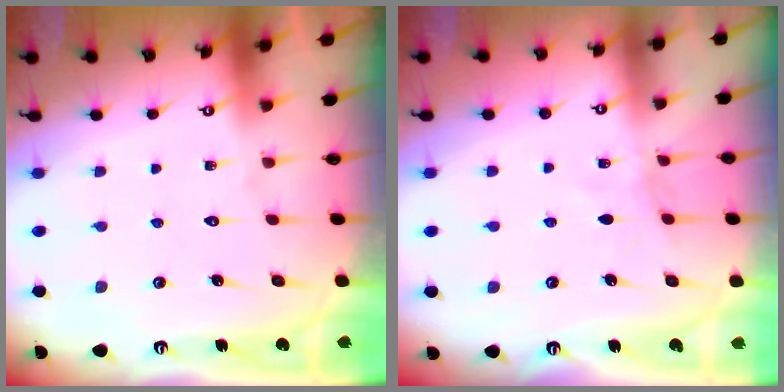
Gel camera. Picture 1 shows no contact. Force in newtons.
{"total": 3.8, "press": 3.8, "slide": 0.5}